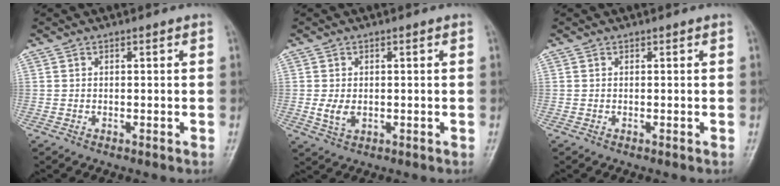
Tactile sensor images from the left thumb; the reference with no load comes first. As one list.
[{"total": 3.7, "force": [-0.3, 2.4, 2.9], "torque": [-0.055, -0.004, -0.001]}, {"total": 0.0}]